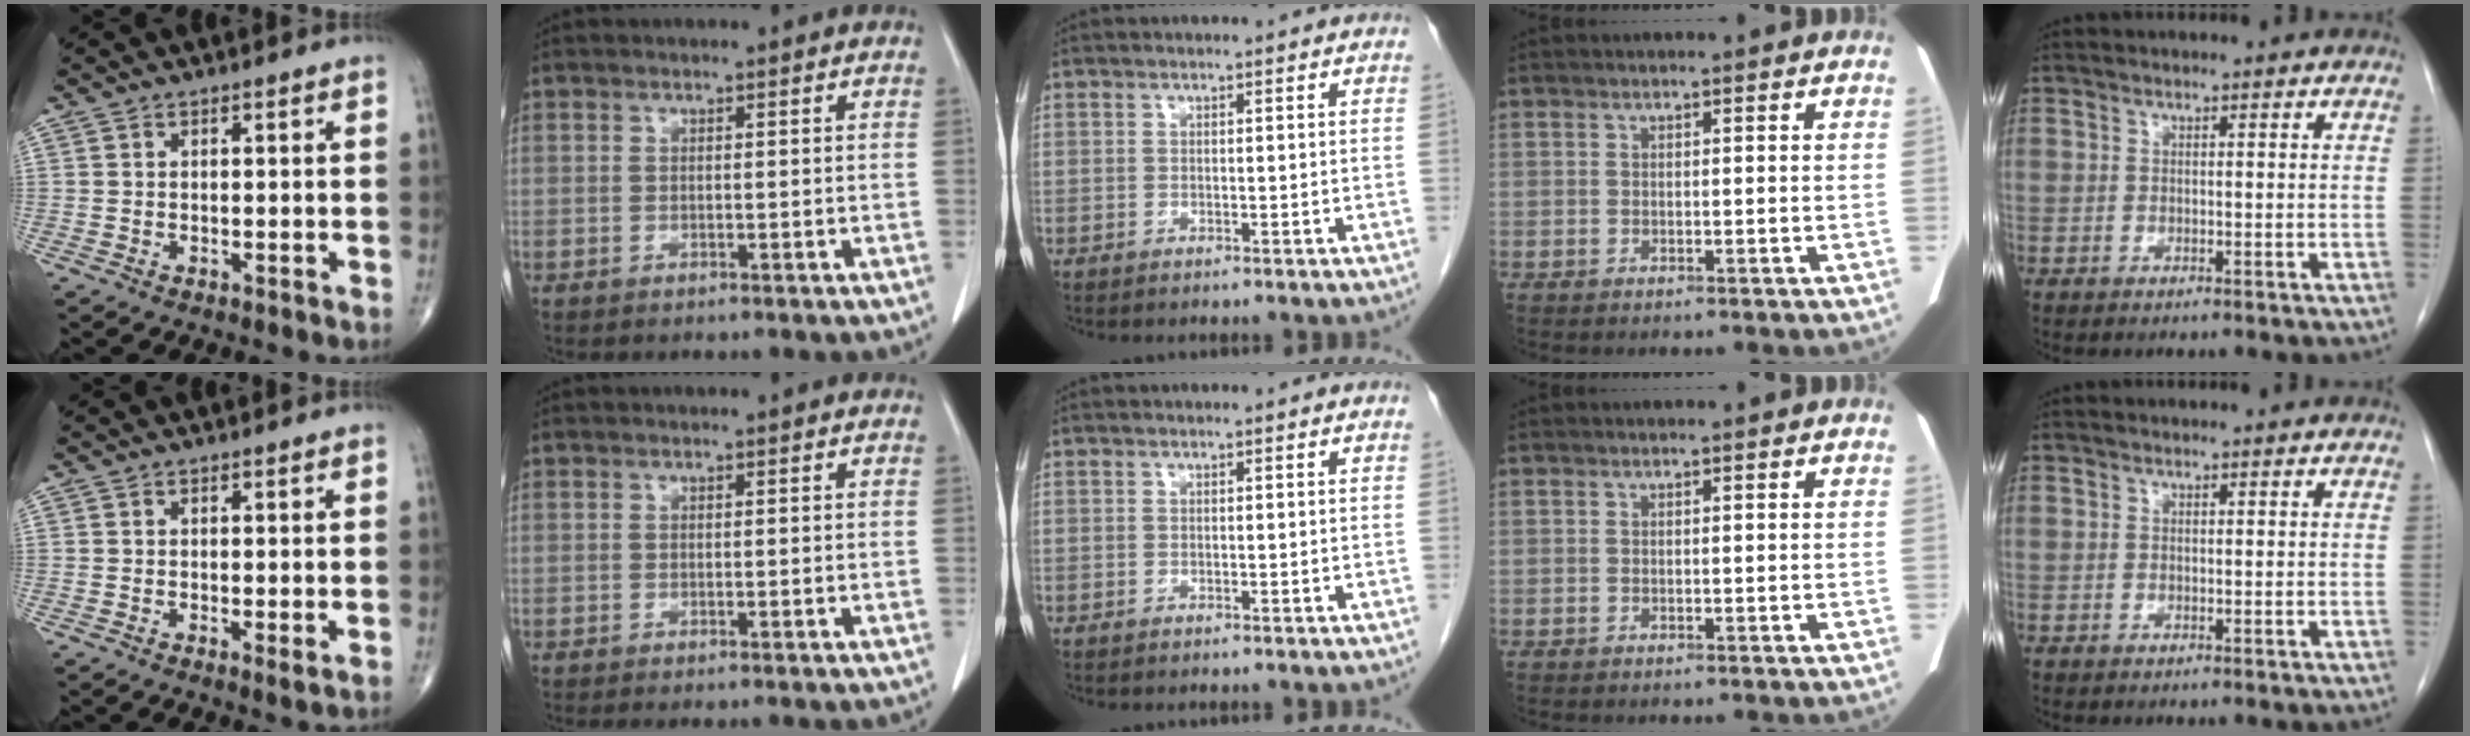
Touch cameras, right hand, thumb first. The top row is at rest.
{"thumb": {"total": 1.3, "force": [-0.1, 0.1, 1.2], "torque": [-0.022, -0.007, -0.003]}, "index": {"total": 0.7, "force": [-0.5, 0.0, 0.4], "torque": [-0.007, -0.002, -0.009]}}